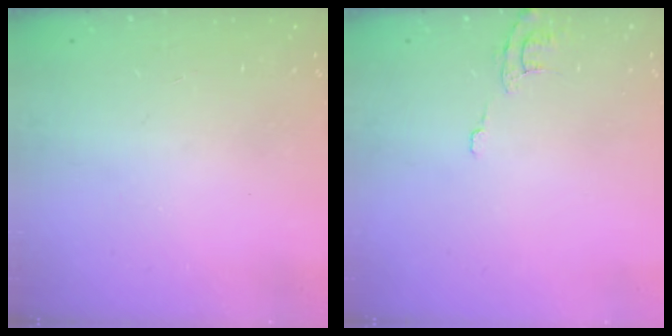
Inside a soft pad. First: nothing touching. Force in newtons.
{"total": 5.8, "press": 5.8, "slide": 0.5}